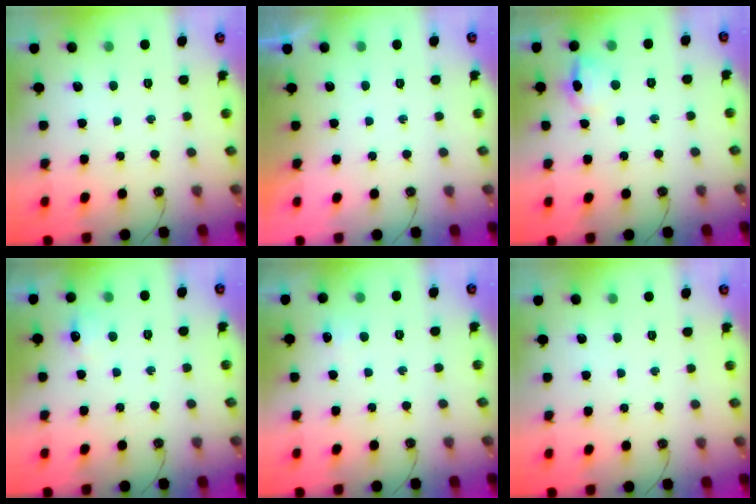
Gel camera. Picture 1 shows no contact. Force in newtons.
{"total": 0.0}
{"total": 8.4, "press": 8.2, "slide": 1.4}
{"total": 6.1, "press": 6.0, "slide": 0.9}
{"total": 3.6, "press": 3.6, "slide": 0.5}
{"total": 0.0}